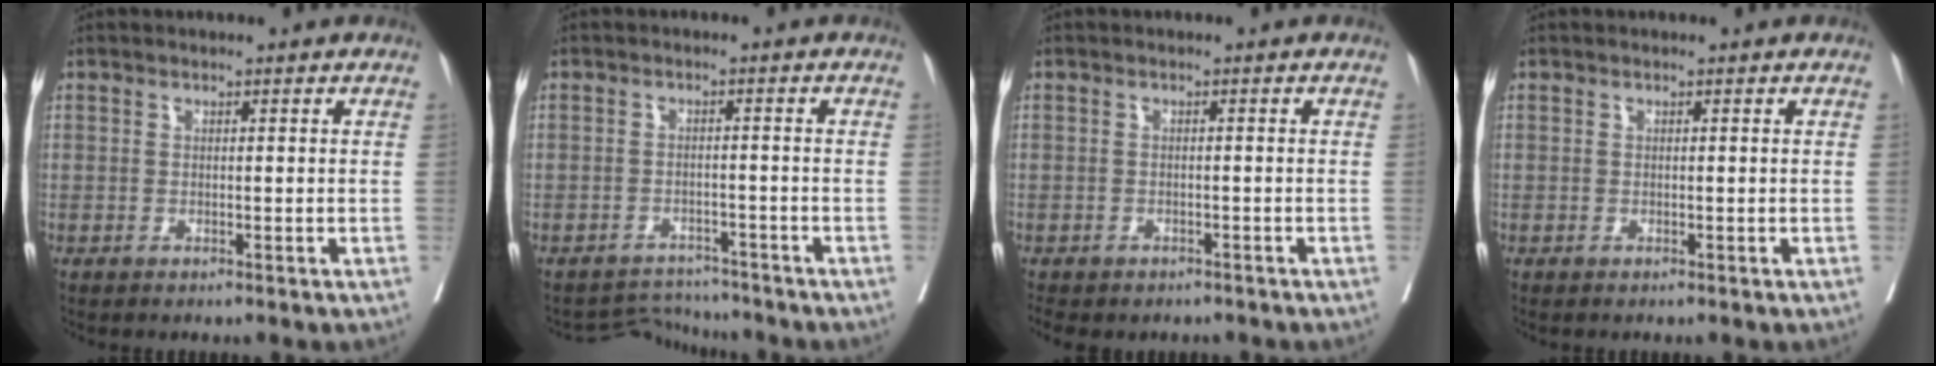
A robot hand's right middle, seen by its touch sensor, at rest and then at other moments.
{"total": 4.1, "force": [-3.7, 0.1, -1.8], "torque": [0.029, 0.007, -0.056]}
{"total": 6.7, "force": [-5.3, 3.4, 2.2], "torque": [-0.046, -0.002, -0.067]}
{"total": 0.0}